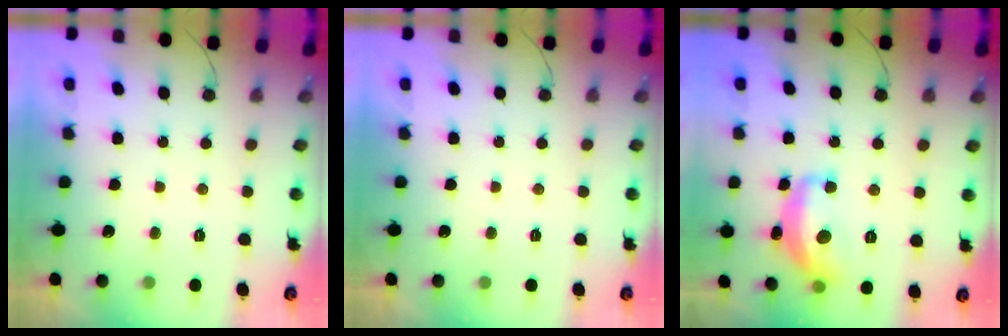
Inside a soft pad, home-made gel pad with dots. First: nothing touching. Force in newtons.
{"total": 0.0}
{"total": 14.2, "press": 14.1, "slide": 1.0}